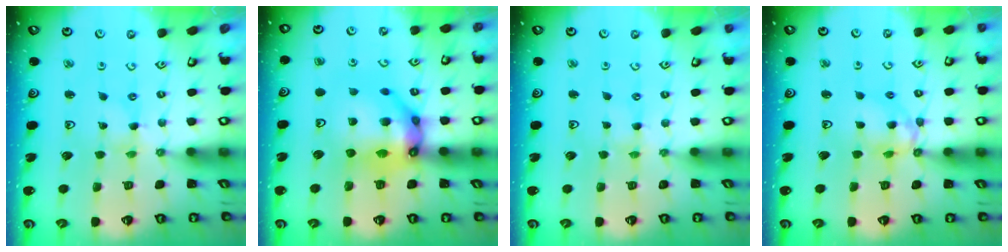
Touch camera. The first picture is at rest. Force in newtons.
{"total": 16.1, "press": 16.0, "slide": 1.8}
{"total": 1.6, "press": 1.5, "slide": 0.4}
{"total": 11.6, "press": 11.5, "slide": 1.5}